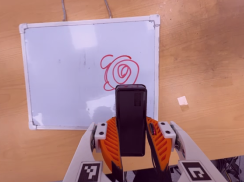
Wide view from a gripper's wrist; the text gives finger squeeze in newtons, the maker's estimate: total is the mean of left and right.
{"total": 4.9, "left": 3.5, "right": 6.2}